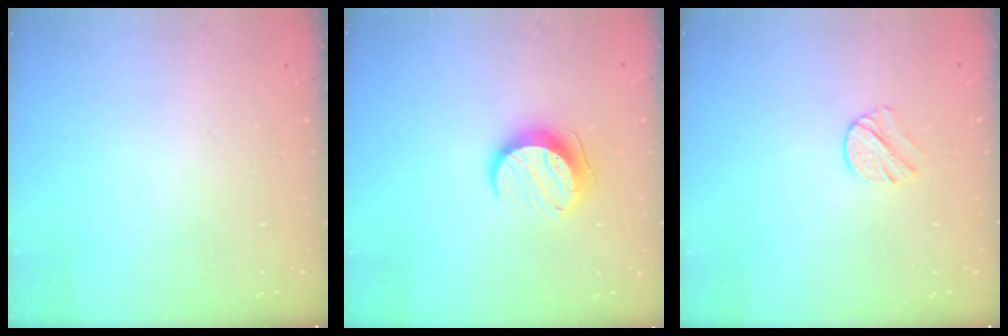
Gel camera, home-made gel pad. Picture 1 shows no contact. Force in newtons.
{"total": 9.7, "press": 9.7, "slide": 0.5}
{"total": 6.1, "press": 6.1, "slide": 0.7}